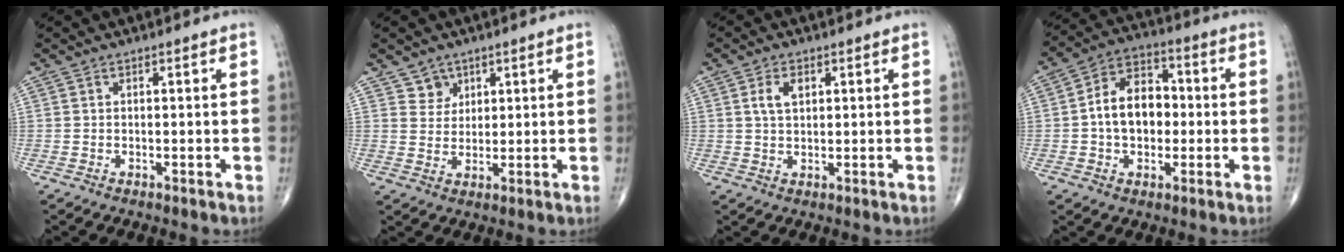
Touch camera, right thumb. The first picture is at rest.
{"total": 3.6, "force": [2.3, 2.7, 0.0], "torque": [0.023, -0.017, 0.038]}
{"total": 3.8, "force": [1.3, 2.2, 2.7], "torque": [-0.048, 0.001, 0.025]}
{"total": 11.4, "force": [-0.4, 8.0, 8.2], "torque": [-0.106, 0.030, -0.015]}